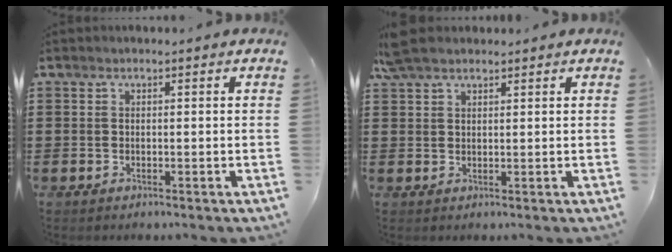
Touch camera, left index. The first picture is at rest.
{"total": 4.0, "force": [3.2, 1.4, 1.9], "torque": [-0.045, 0.005, 0.062]}